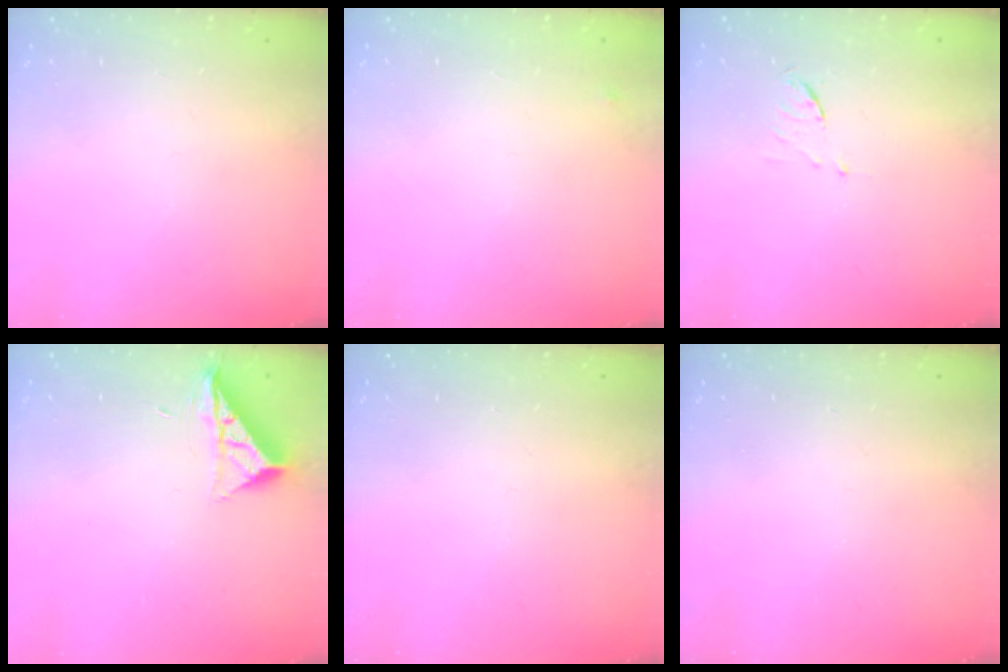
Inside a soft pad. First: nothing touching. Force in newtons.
{"total": 2.5, "press": 2.4, "slide": 0.4}
{"total": 5.2, "press": 5.1, "slide": 0.8}
{"total": 6.6, "press": 6.6, "slide": 0.3}
{"total": 0.0}
{"total": 0.0}